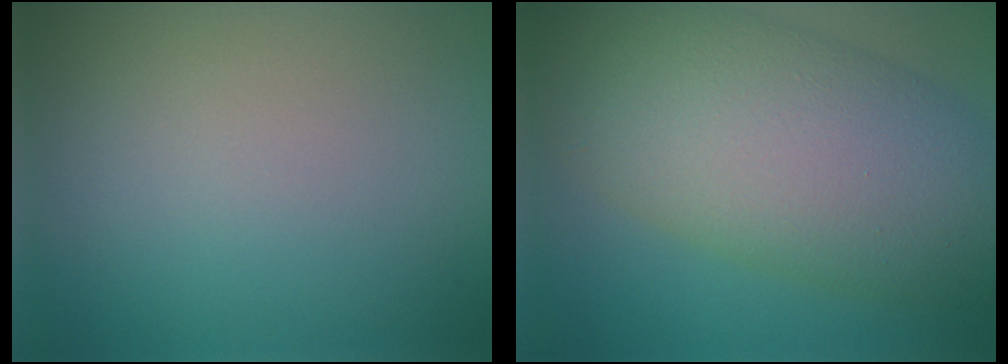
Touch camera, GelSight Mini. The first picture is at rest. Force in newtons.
{"total": 12.4, "press": 12.3, "slide": 0.4}